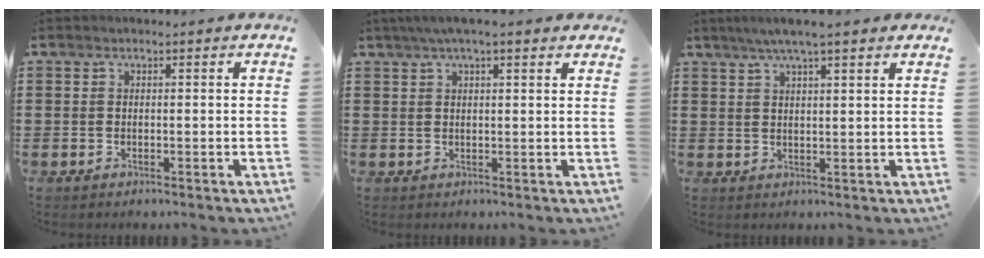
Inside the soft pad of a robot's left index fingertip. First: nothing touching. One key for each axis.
{"total": 3.5, "fx": 2.4, "fy": 0.7, "fz": 2.4, "tx": -0.051, "ty": 0.007, "tz": 0.043}
{"total": 4.8, "fx": 3.7, "fy": 0.2, "fz": 3.1, "tx": -0.068, "ty": -0.002, "tz": 0.065}